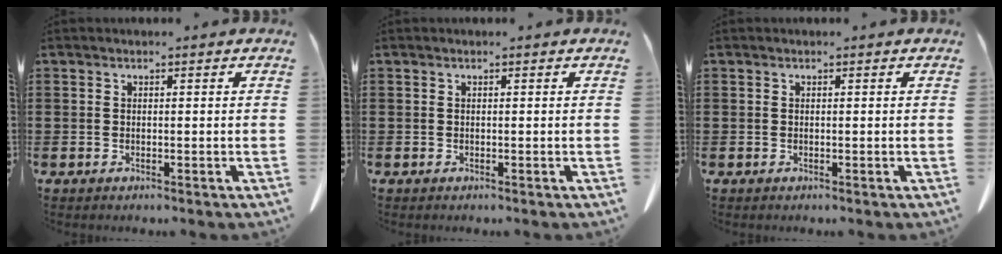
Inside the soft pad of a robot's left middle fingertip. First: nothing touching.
{"total": 0.0}
{"total": 0.0}